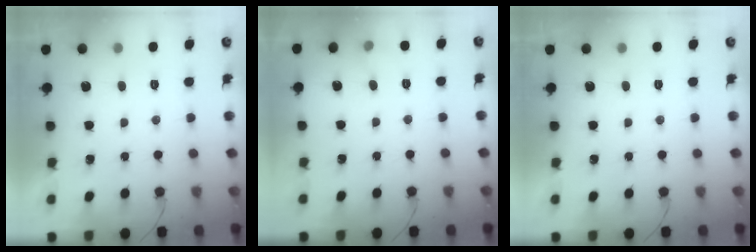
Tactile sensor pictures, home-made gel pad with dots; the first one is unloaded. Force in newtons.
{"total": 4.6, "press": 4.4, "slide": 1.4}
{"total": 0.0}